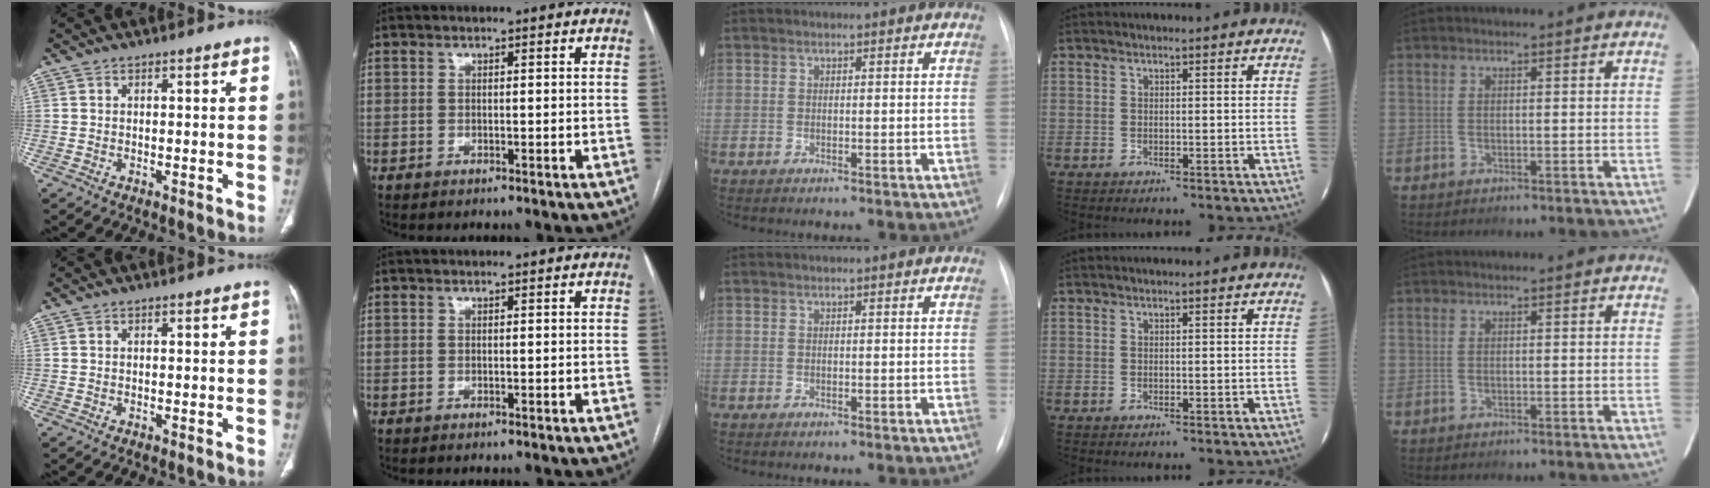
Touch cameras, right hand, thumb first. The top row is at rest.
{}